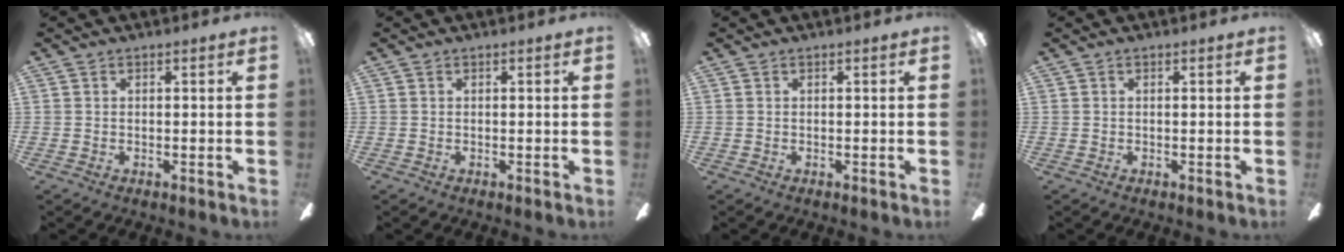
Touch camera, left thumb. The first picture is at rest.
{"total": 0.0}
{"total": 0.0}
{"total": 0.0}